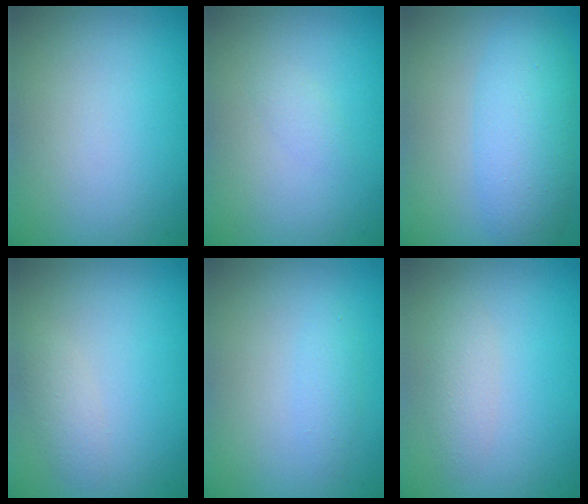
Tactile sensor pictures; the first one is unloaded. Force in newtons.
{"total": 0.7, "press": 0.7, "slide": 0.0}
{"total": 4.8, "press": 4.8, "slide": 0.0}
{"total": 1.4, "press": 1.4, "slide": 0.1}
{"total": 0.9, "press": 0.9, "slide": 0.0}
{"total": 1.5, "press": 1.5, "slide": 0.1}